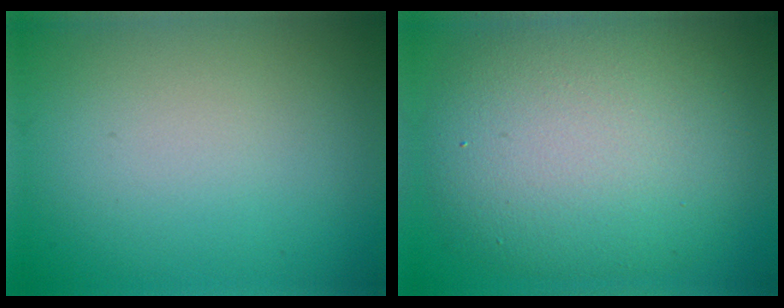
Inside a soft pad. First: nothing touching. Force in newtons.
{"total": 10.0, "press": 10.0, "slide": 0.1}